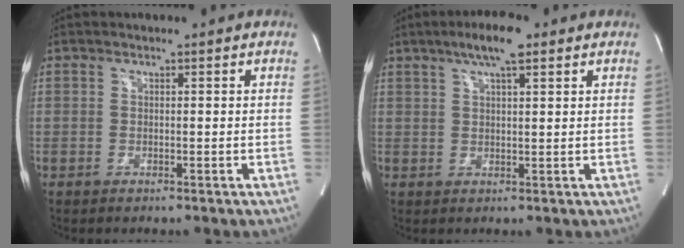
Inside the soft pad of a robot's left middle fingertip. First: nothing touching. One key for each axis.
{"total": 5.9, "fx": 3.7, "fy": 0.9, "fz": 4.5, "tx": -0.087, "ty": 0.012, "tz": 0.062}